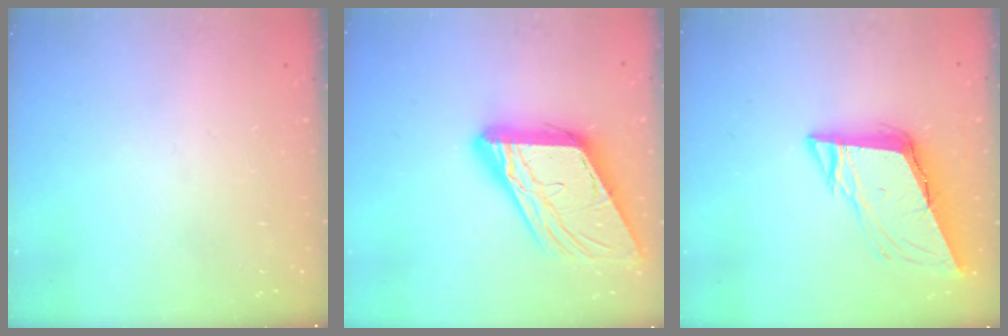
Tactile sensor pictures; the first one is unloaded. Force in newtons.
{"total": 17.5, "press": 17.4, "slide": 1.8}
{"total": 10.3, "press": 9.9, "slide": 2.9}